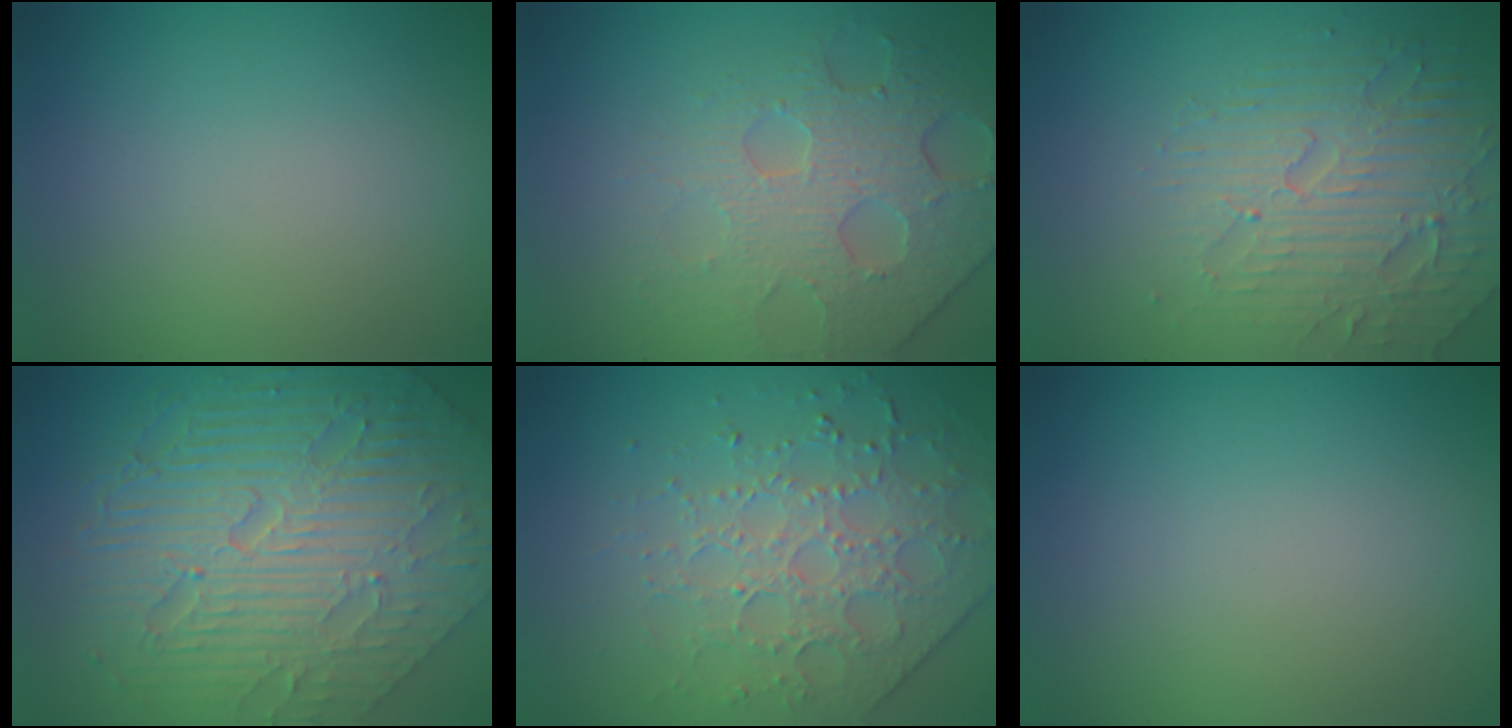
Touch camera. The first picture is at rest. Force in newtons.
{"total": 4.4, "press": 4.2, "slide": 1.4}
{"total": 4.2, "press": 4.1, "slide": 0.7}
{"total": 11.3, "press": 7.6, "slide": 8.4}
{"total": 3.8, "press": 3.7, "slide": 0.7}
{"total": 0.0}